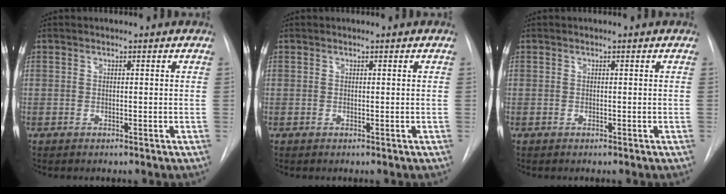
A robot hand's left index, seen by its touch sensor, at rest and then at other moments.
{"total": 0.0}
{"total": 0.0}